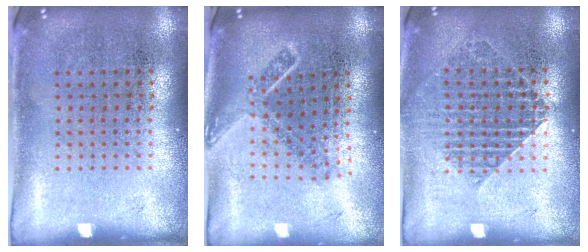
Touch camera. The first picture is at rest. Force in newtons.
{"total": 1.8, "press": 1.3, "slide": 1.3}
{"total": 1.4, "press": 1.3, "slide": 0.5}